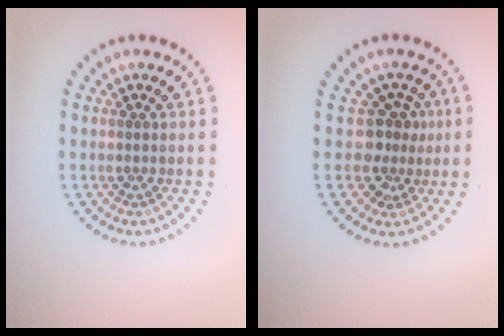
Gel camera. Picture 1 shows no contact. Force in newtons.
{"total": 2.7, "press": 2.0, "slide": 1.9}